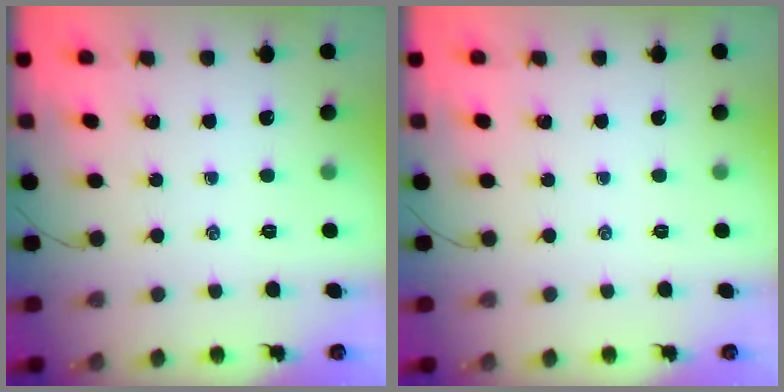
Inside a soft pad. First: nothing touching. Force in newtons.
{"total": 0.0}